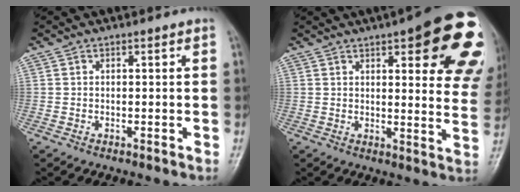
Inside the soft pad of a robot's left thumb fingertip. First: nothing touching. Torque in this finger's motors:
{"motor_torque": [0.84, 0.64, 1.38, -0.86, 0.13]}